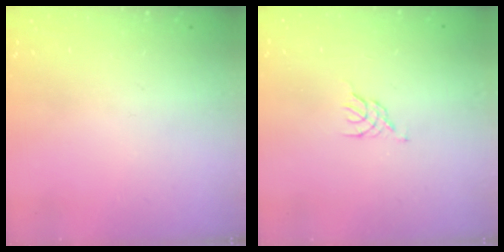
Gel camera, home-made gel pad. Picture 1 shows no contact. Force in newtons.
{"total": 0.8, "press": 0.7, "slide": 0.3}